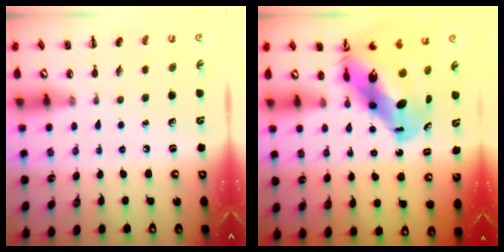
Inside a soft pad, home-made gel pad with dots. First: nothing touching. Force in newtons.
{"total": 12.6, "press": 12.0, "slide": 3.7}